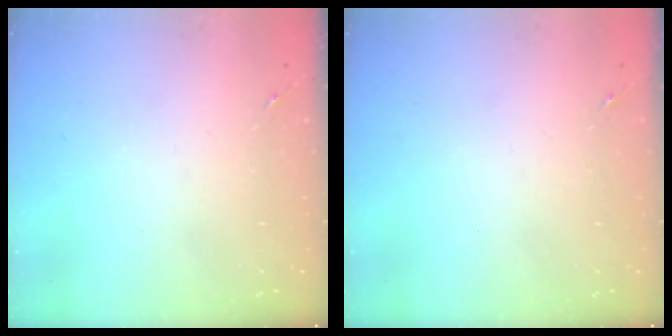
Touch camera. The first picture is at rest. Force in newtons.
{"total": 0.0}